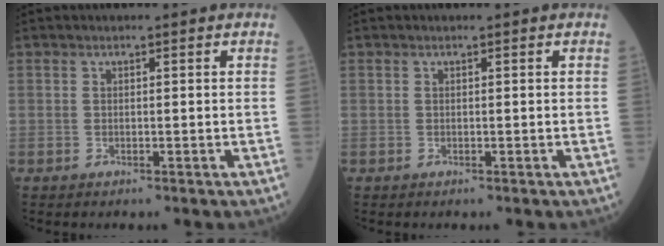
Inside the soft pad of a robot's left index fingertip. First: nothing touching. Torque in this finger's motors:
{"motor_torque": [0.00, 0.00, 0.00, 0.00]}